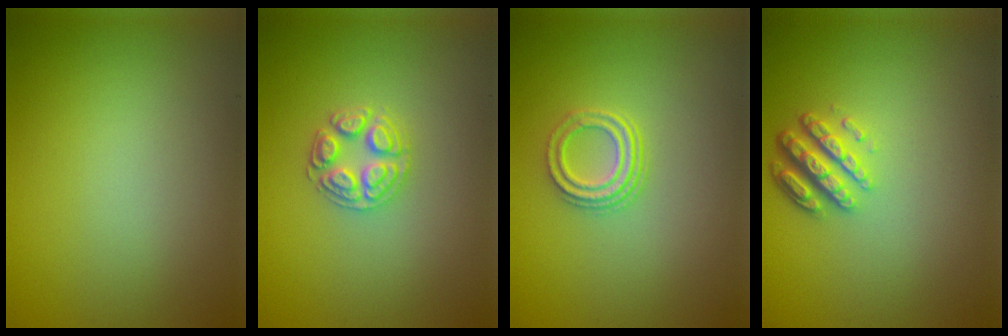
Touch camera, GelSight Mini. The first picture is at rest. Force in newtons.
{"total": 2.6, "press": 2.6, "slide": 0.2}
{"total": 3.0, "press": 2.2, "slide": 2.0}
{"total": 4.0, "press": 3.1, "slide": 2.5}